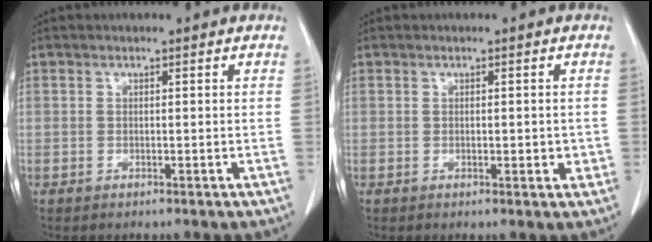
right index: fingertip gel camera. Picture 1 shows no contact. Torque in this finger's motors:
{"motor_torque": [-0.14, 0.23, 0.02, 0.00]}